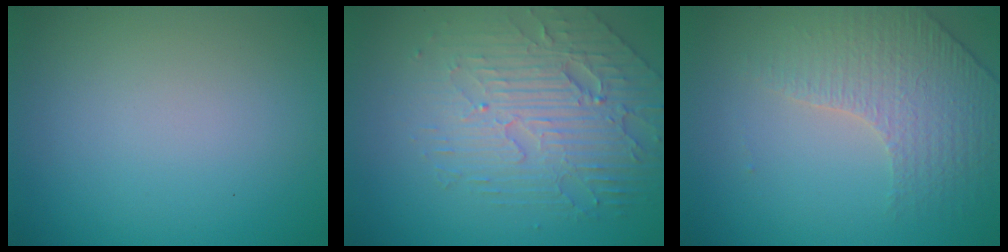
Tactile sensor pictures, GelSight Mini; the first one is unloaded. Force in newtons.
{"total": 5.6, "press": 4.4, "slide": 3.4}
{"total": 4.1, "press": 3.1, "slide": 2.7}